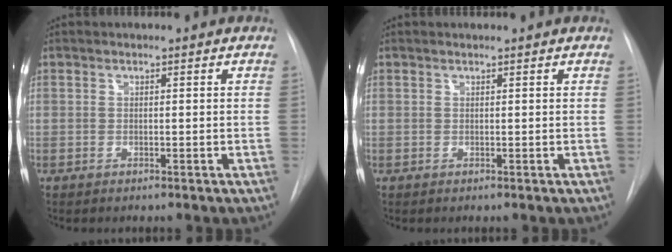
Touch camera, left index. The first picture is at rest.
{"total": 1.3, "force": [1.2, 0.1, 0.3], "torque": [-0.011, 0.012, 0.016]}